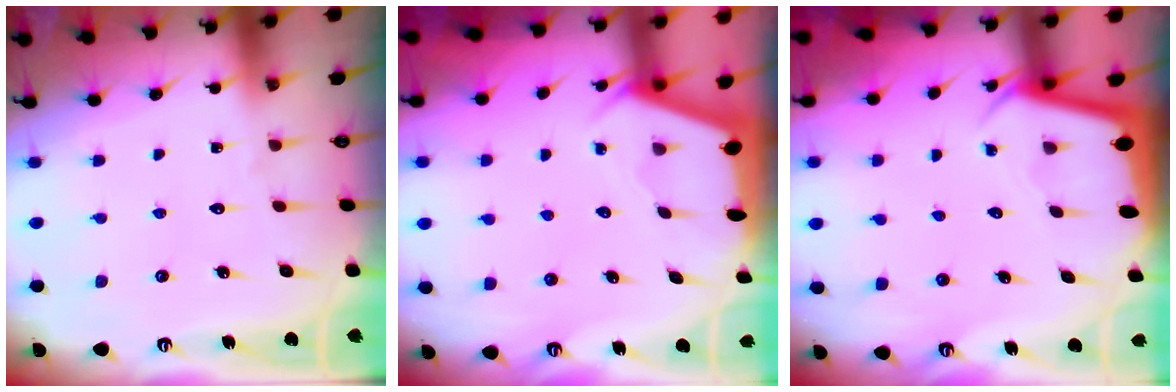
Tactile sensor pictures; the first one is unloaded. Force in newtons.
{"total": 2.4, "press": 2.3, "slide": 0.3}
{"total": 2.4, "press": 2.4, "slide": 0.1}